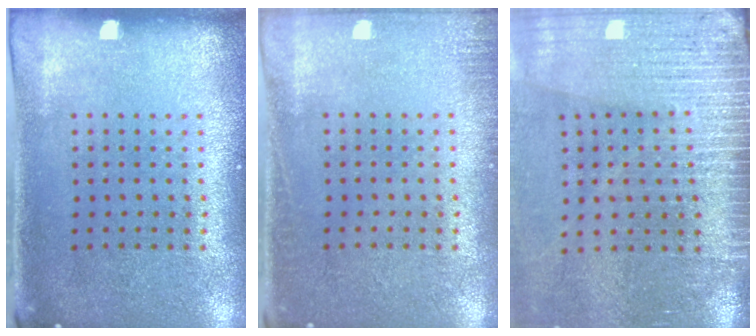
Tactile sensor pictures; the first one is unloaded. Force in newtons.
{"total": 1.3, "press": 1.3, "slide": 0.3}
{"total": 4.0, "press": 3.4, "slide": 2.0}